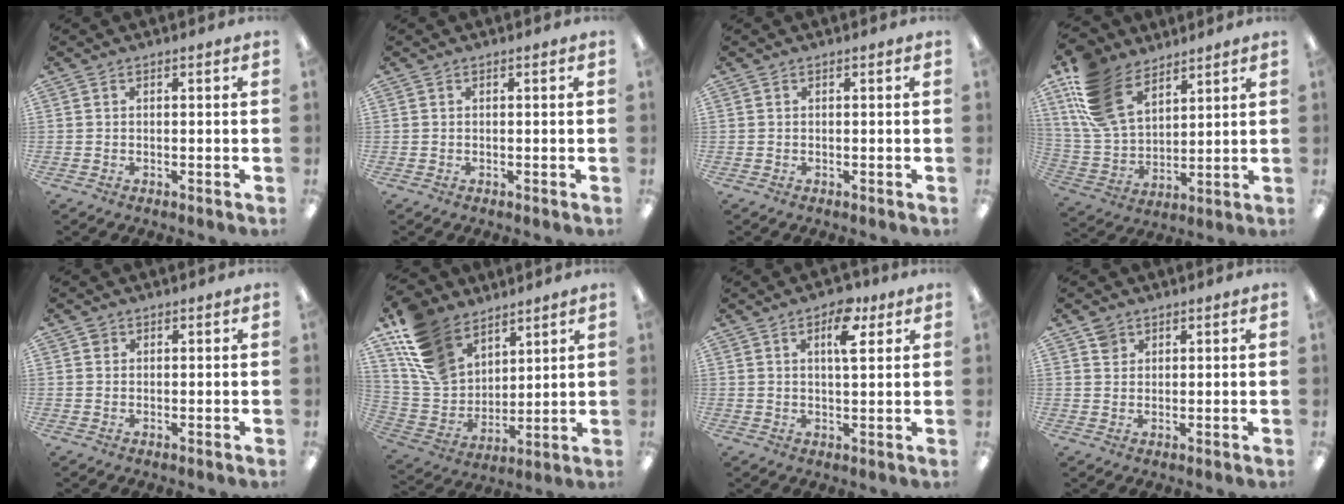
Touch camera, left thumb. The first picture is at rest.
{"total": 0.0}
{"total": 0.0}
{"total": 16.5, "force": [10.3, 9.8, 8.5], "torque": [-0.200, -0.035, 0.200]}
{"total": 1.2, "force": [0.7, 1.0, 0.2], "torque": [-0.004, 0.004, 0.012]}
{"total": 16.3, "force": [10.9, 10.6, 5.8], "torque": [-0.142, -0.050, 0.220]}
{"total": 8.1, "force": [4.1, 3.5, 6.0], "torque": [-0.073, -0.015, 0.060]}
{"total": 2.8, "force": [1.9, 2.0, 0.4], "torque": [0.003, -0.006, 0.034]}